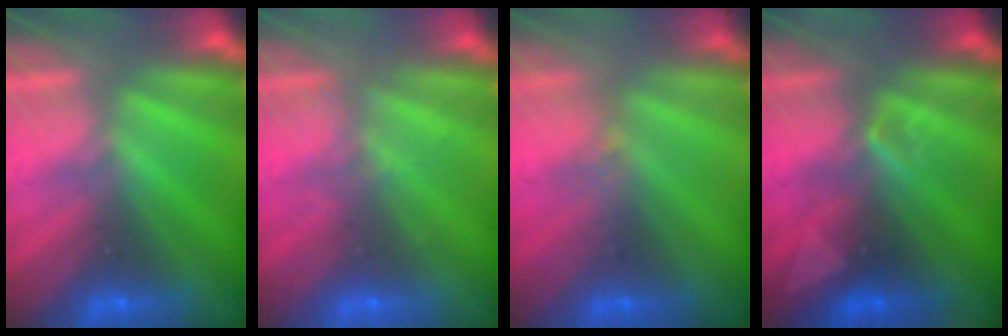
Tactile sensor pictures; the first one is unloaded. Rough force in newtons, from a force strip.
{"total": 2.0}
{"total": 3.8}
{"total": 2.4}